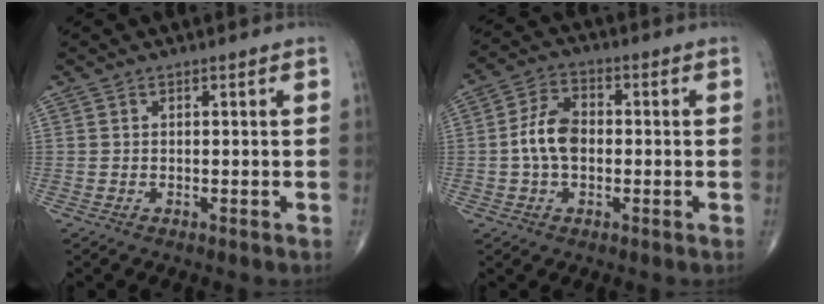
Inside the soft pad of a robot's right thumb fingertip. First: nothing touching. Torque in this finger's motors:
{"motor_torque": [0.42, 0.27, 0.86, -0.24, 0.08]}